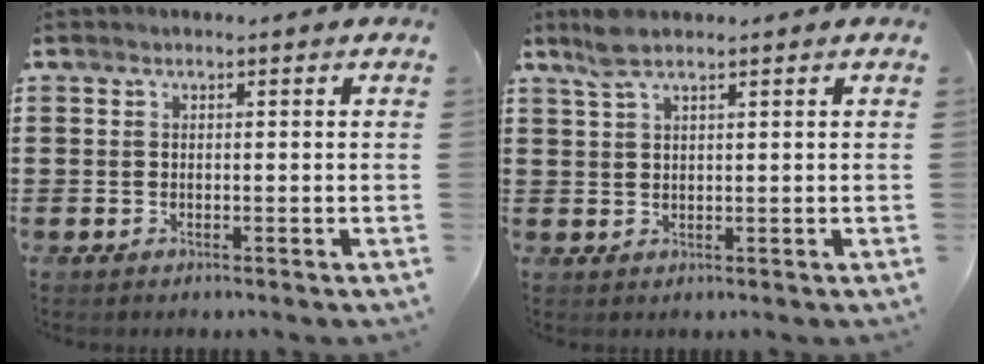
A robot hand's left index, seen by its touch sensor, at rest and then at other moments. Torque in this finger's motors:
{"motor_torque": [0.93, -0.23, 0.15, 0.09]}